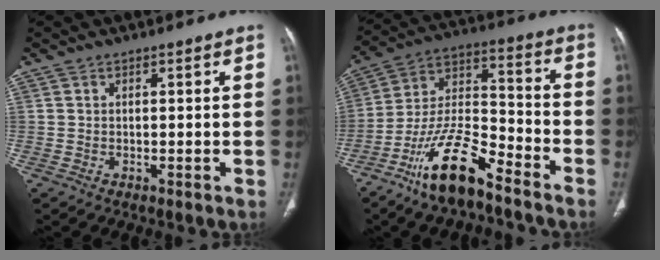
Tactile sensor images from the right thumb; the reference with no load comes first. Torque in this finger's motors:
{"motor_torque": [1.77, -0.14, 1.42, -1.35, 0.47]}